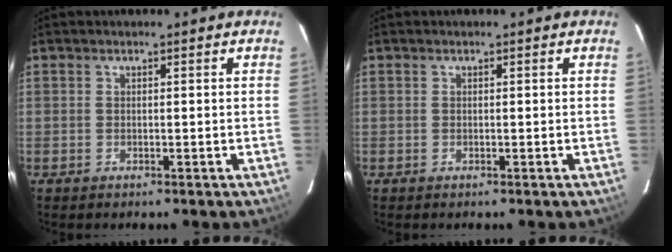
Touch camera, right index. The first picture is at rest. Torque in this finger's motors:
{"motor_torque": [0.00, 0.00, 0.00, 0.00]}